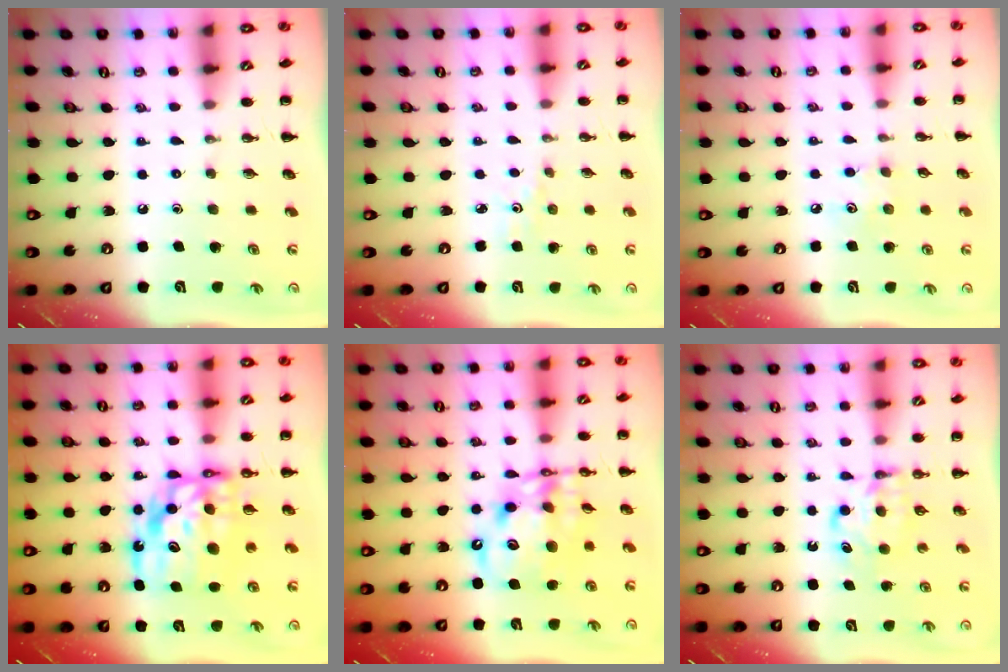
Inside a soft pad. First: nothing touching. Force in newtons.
{"total": 1.7, "press": 1.7, "slide": 0.4}
{"total": 4.3, "press": 4.3, "slide": 0.9}
{"total": 14.0, "press": 13.5, "slide": 3.8}
{"total": 13.6, "press": 13.2, "slide": 3.3}
{"total": 6.4, "press": 6.4, "slide": 0.5}